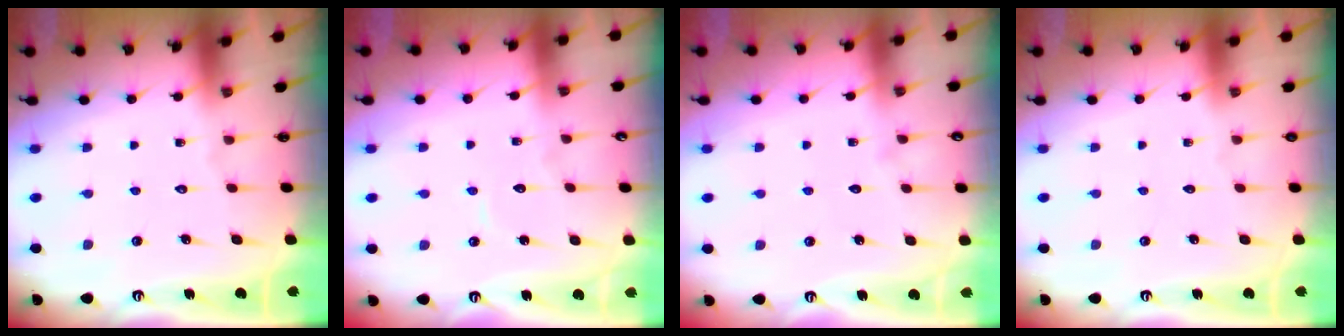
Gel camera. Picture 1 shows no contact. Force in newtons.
{"total": 4.6, "press": 4.6, "slide": 0.1}
{"total": 2.6, "press": 2.6, "slide": 0.3}
{"total": 0.0}